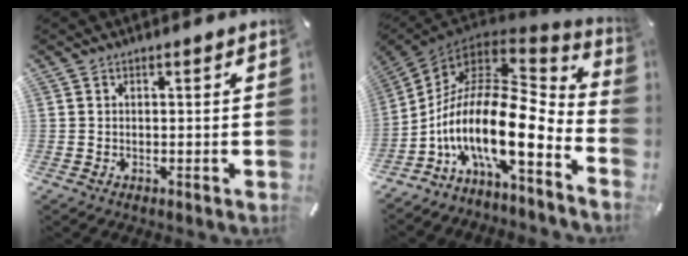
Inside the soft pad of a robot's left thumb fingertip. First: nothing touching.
{"total": 20.2, "force": [-5.2, 8.6, 17.5], "torque": [-0.361, -0.036, -0.103]}